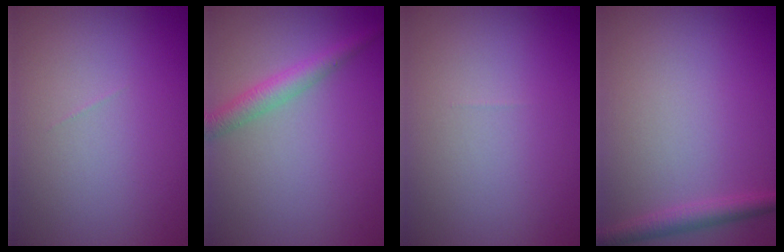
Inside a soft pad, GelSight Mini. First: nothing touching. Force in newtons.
{"total": 2.4, "press": 2.4, "slide": 0.1}
{"total": 0.0}
{"total": 1.9, "press": 1.9, "slide": 0.1}